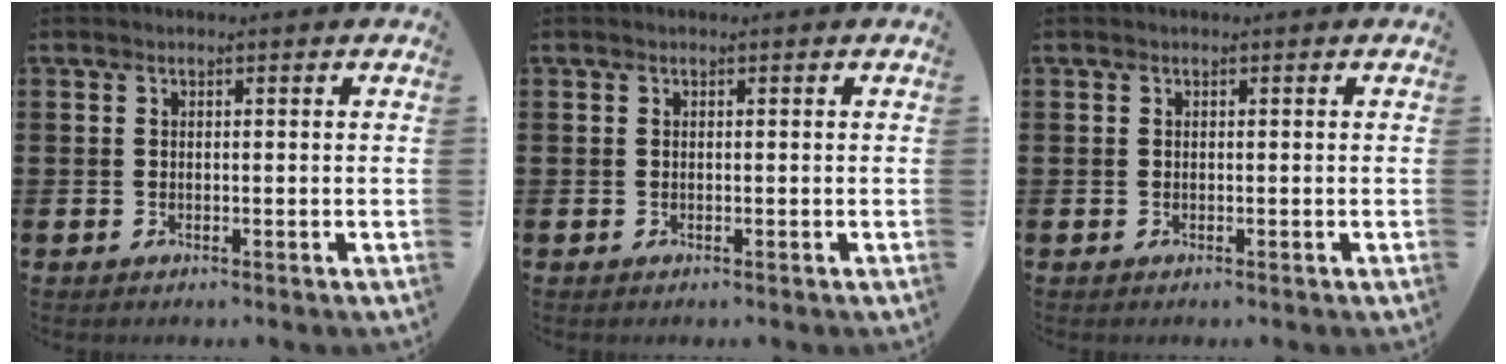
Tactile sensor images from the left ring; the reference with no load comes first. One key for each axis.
{"total": 0.0}
{"total": 0.0}